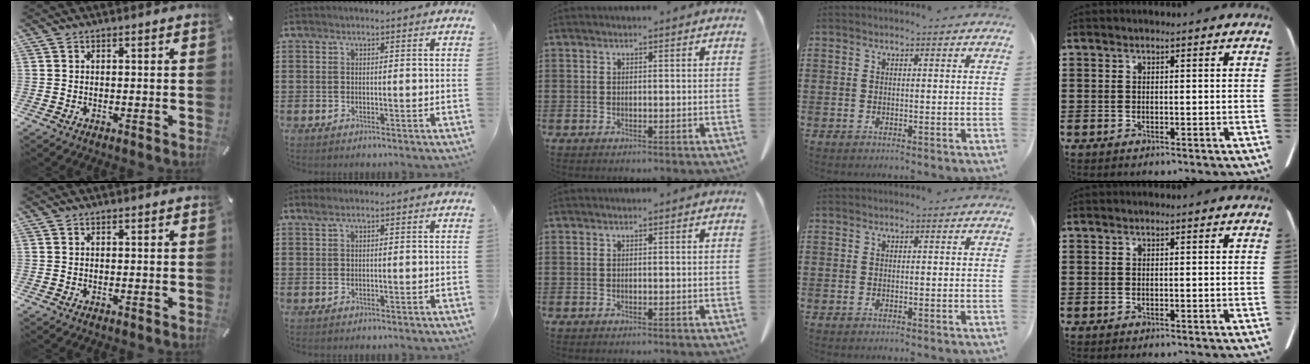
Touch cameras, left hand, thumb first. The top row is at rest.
{"index": {"total": 0.6, "force": [0.3, 0.1, 0.5], "torque": [-0.010, 0.001, 0.006]}}